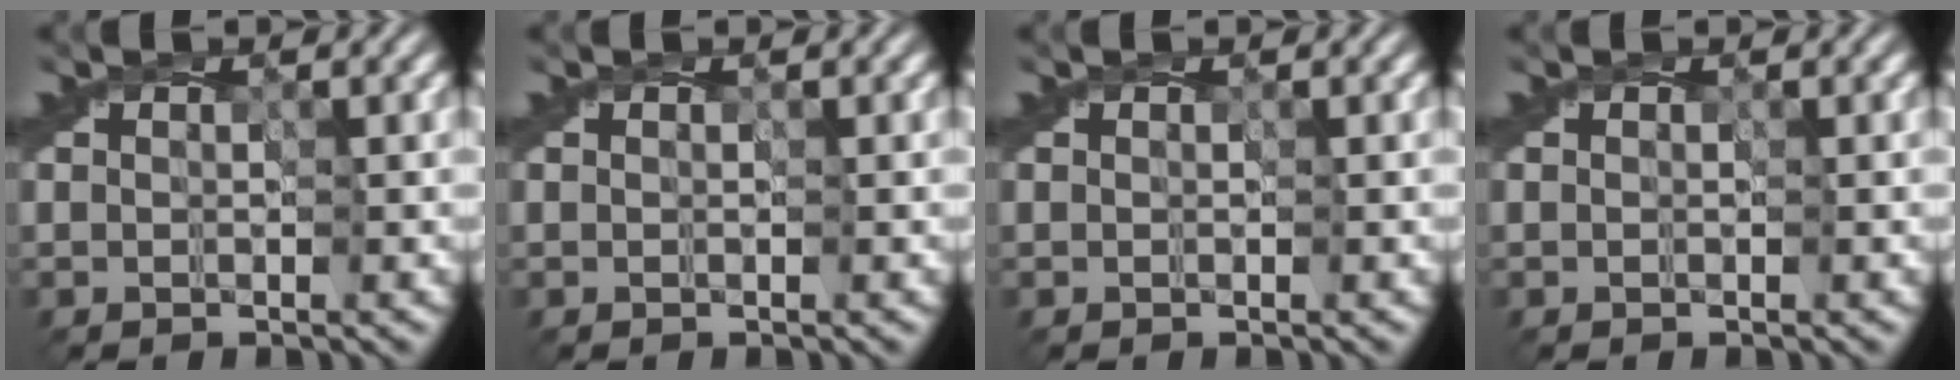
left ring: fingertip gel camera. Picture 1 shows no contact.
{"total": 0.0}
{"total": 0.0}
{"total": 0.0}